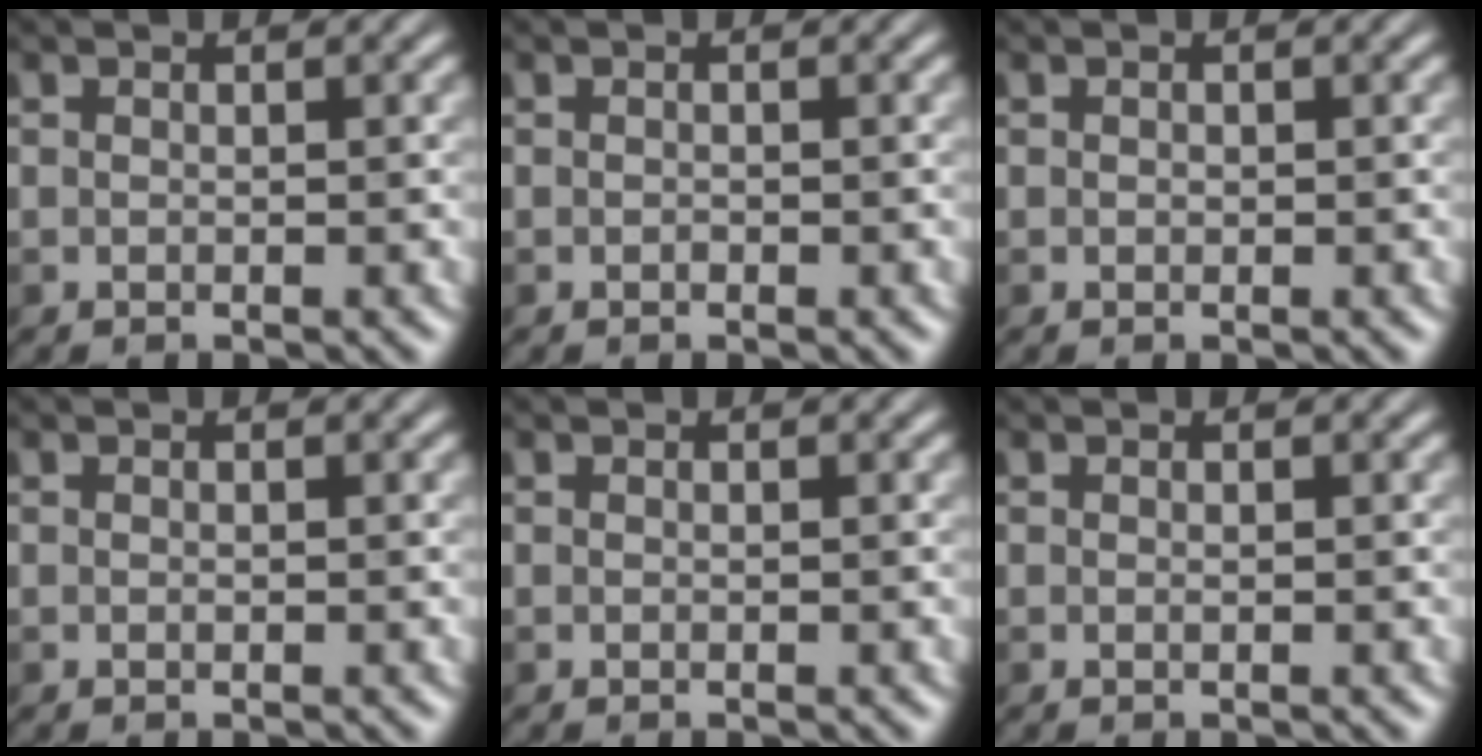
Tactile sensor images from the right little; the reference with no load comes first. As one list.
[{"total": 0.0}, {"total": 0.0}, {"total": 0.0}, {"total": 0.0}, {"total": 0.0}]